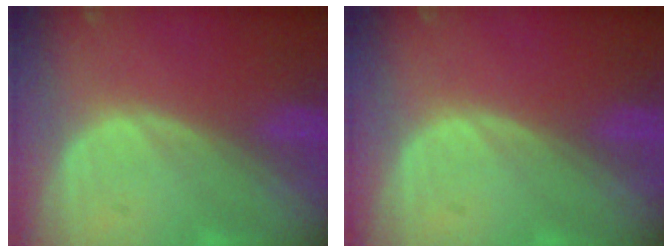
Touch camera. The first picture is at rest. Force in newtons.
{"total": 0.0}